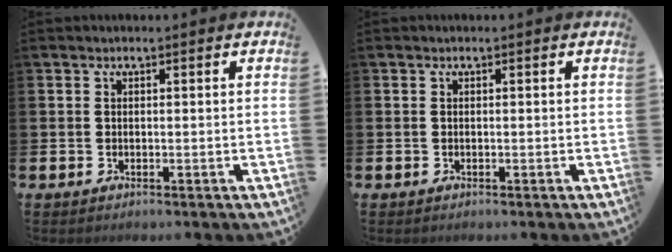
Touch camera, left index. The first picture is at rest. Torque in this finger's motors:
{"motor_torque": [0.00, 0.00, 0.00, 0.00]}